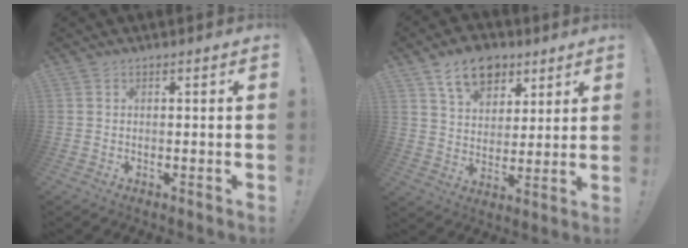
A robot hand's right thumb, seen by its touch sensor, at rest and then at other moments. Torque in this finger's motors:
{"motor_torque": [0.94, 1.00, 0.06, 0.00, 0.00]}